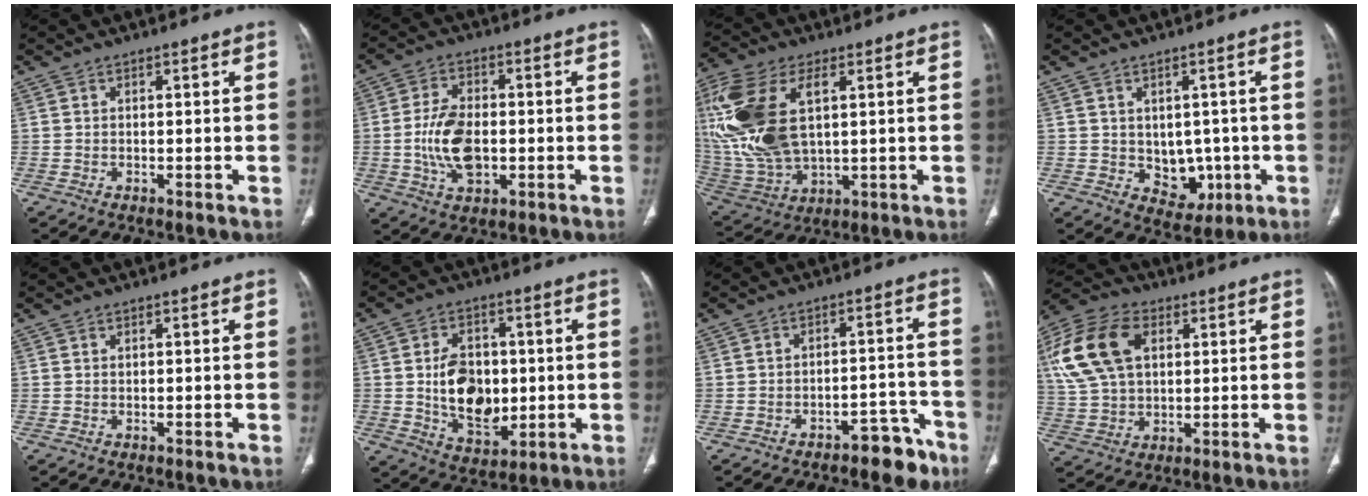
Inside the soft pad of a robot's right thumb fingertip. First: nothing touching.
{"total": 10.3, "force": [-1.2, 6.1, 8.2], "torque": [-0.149, 0.005, -0.021]}
{"total": 21.3, "force": [4.5, 11.3, 17.6], "torque": [-0.398, -0.014, 0.091]}
{"total": 7.0, "force": [-0.6, 5.6, 4.2], "torque": [-0.022, -0.002, 0.010]}
{"total": 0.6, "force": [0.0, 0.3, 0.5], "torque": [-0.012, 0.000, -0.001]}
{"total": 12.9, "force": [0.0, 8.8, 9.5], "torque": [-0.122, -0.006, 0.012]}
{"total": 7.5, "force": [-5.5, 3.8, 3.3], "torque": [-0.020, 0.061, -0.073]}
{"total": 16.6, "force": [5.0, 10.9, 11.4], "torque": [-0.219, 0.009, 0.095]}